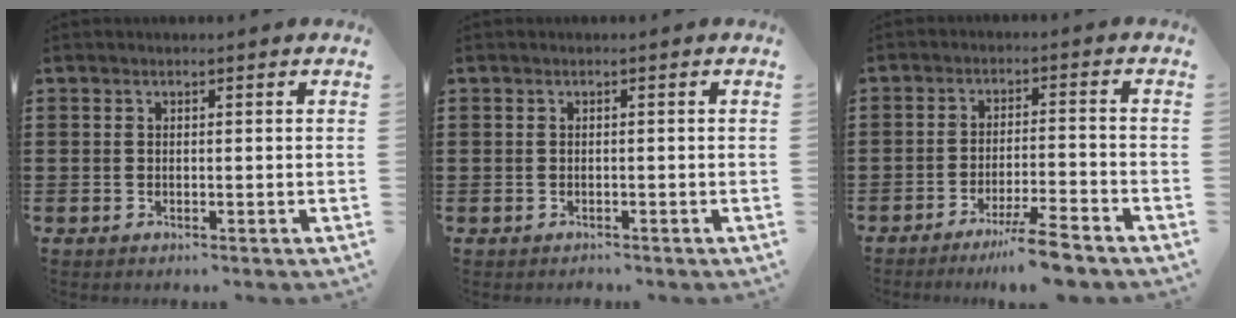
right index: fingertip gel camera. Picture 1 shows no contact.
{"total": 0.7, "force": [-0.5, 0.5, -0.1], "torque": [-0.001, 0.004, -0.013]}
{"total": 6.1, "force": [-4.9, -0.3, 3.5], "torque": [-0.062, -0.012, -0.090]}